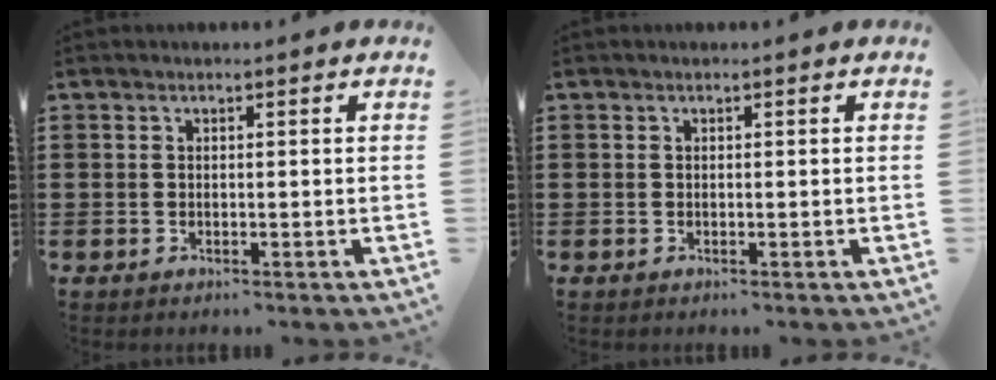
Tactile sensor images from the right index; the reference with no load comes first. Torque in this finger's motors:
{"motor_torque": [0.04, 0.16, 0.00, -0.01]}